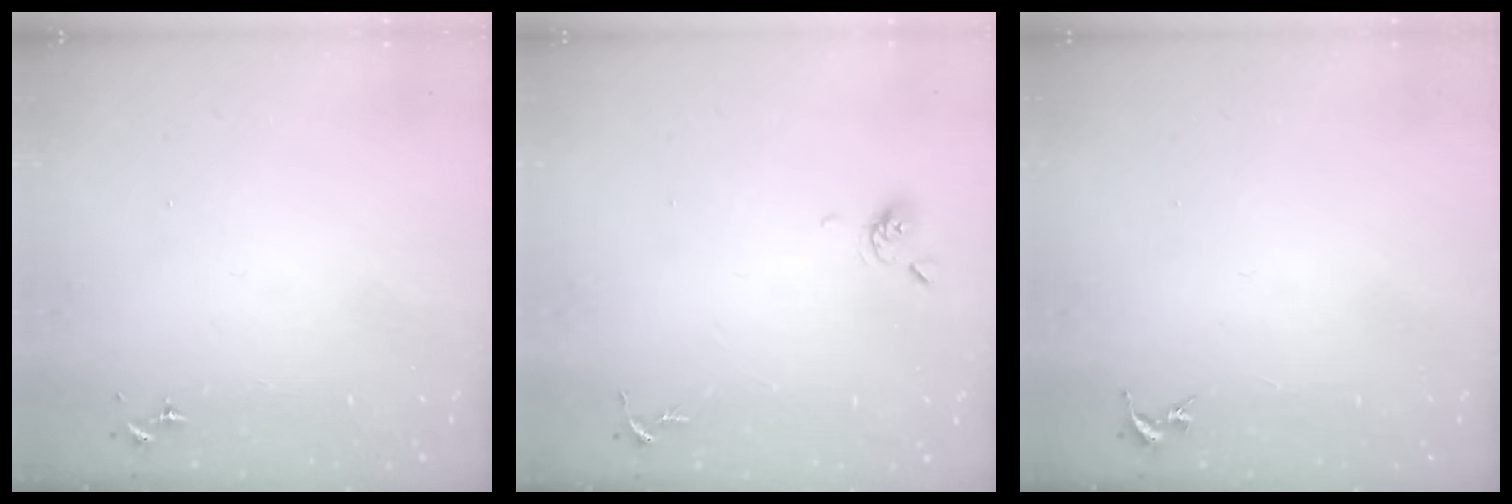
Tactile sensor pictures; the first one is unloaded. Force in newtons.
{"total": 4.7, "press": 4.7, "slide": 0.7}
{"total": 0.0}